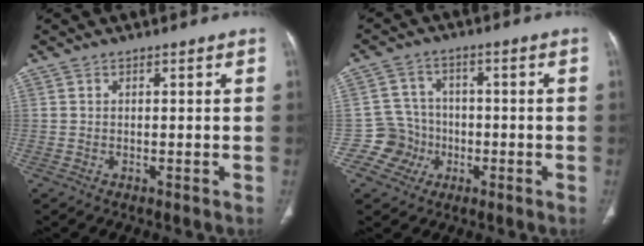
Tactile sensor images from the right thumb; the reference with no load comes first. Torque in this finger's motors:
{"motor_torque": [-0.18, -0.27, 0.45, -0.36, -0.04]}